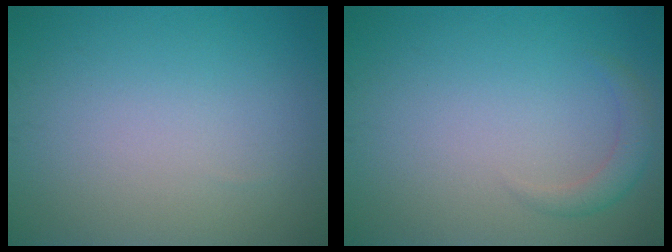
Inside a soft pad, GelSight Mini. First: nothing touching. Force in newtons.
{"total": 1.8, "press": 1.8, "slide": 0.3}